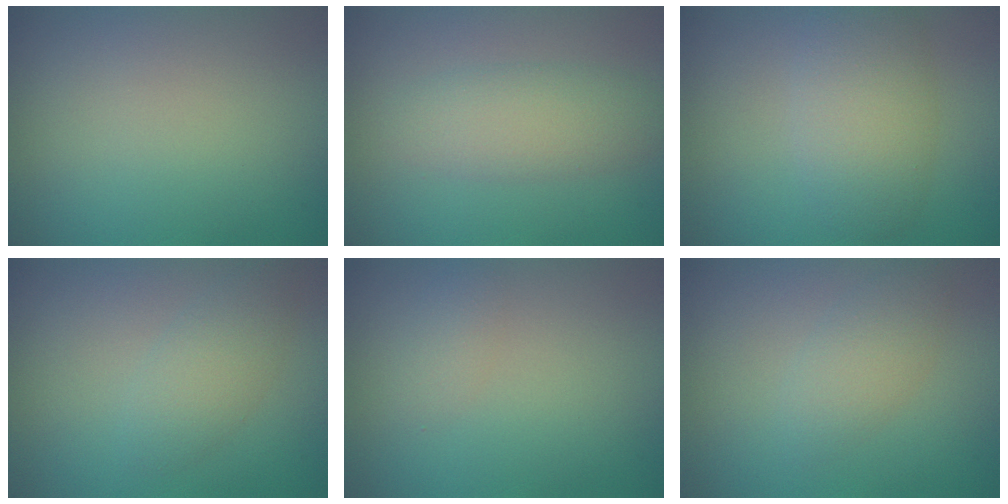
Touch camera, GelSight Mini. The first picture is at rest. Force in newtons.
{"total": 3.4, "press": 3.4, "slide": 0.1}
{"total": 4.6, "press": 4.6, "slide": 0.1}
{"total": 2.5, "press": 2.5, "slide": 0.1}
{"total": 1.0, "press": 1.0, "slide": 0.1}
{"total": 2.3, "press": 2.3, "slide": 0.1}